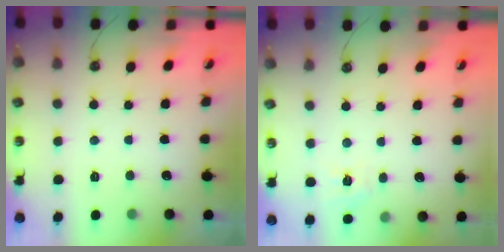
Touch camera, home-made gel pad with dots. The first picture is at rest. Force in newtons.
{"total": 5.2, "press": 5.2, "slide": 0.3}